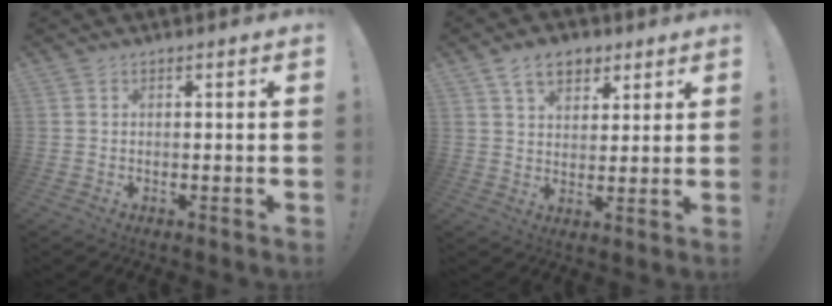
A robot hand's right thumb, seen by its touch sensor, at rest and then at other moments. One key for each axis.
{"total": 8.9, "fx": 5.1, "fy": 5.9, "fz": 4.4, "tx": -0.072, "ty": -0.012, "tz": 0.098}